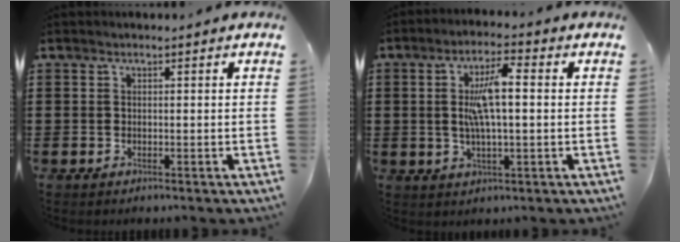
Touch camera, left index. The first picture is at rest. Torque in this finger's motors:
{"motor_torque": [1.33, 0.81, 0.55, 0.15]}